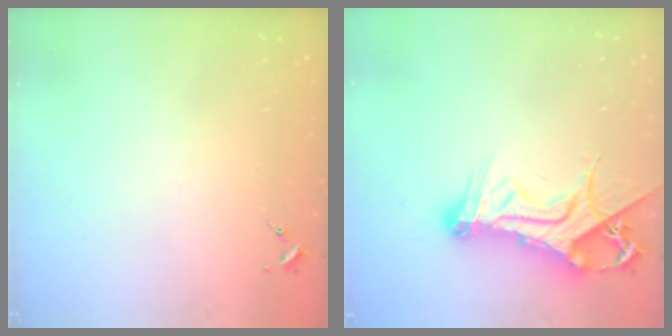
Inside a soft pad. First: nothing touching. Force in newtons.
{"total": 16.5, "press": 16.4, "slide": 1.8}